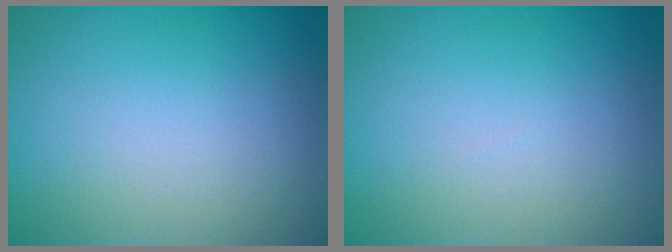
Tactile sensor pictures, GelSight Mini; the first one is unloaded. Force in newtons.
{"total": 0.0}